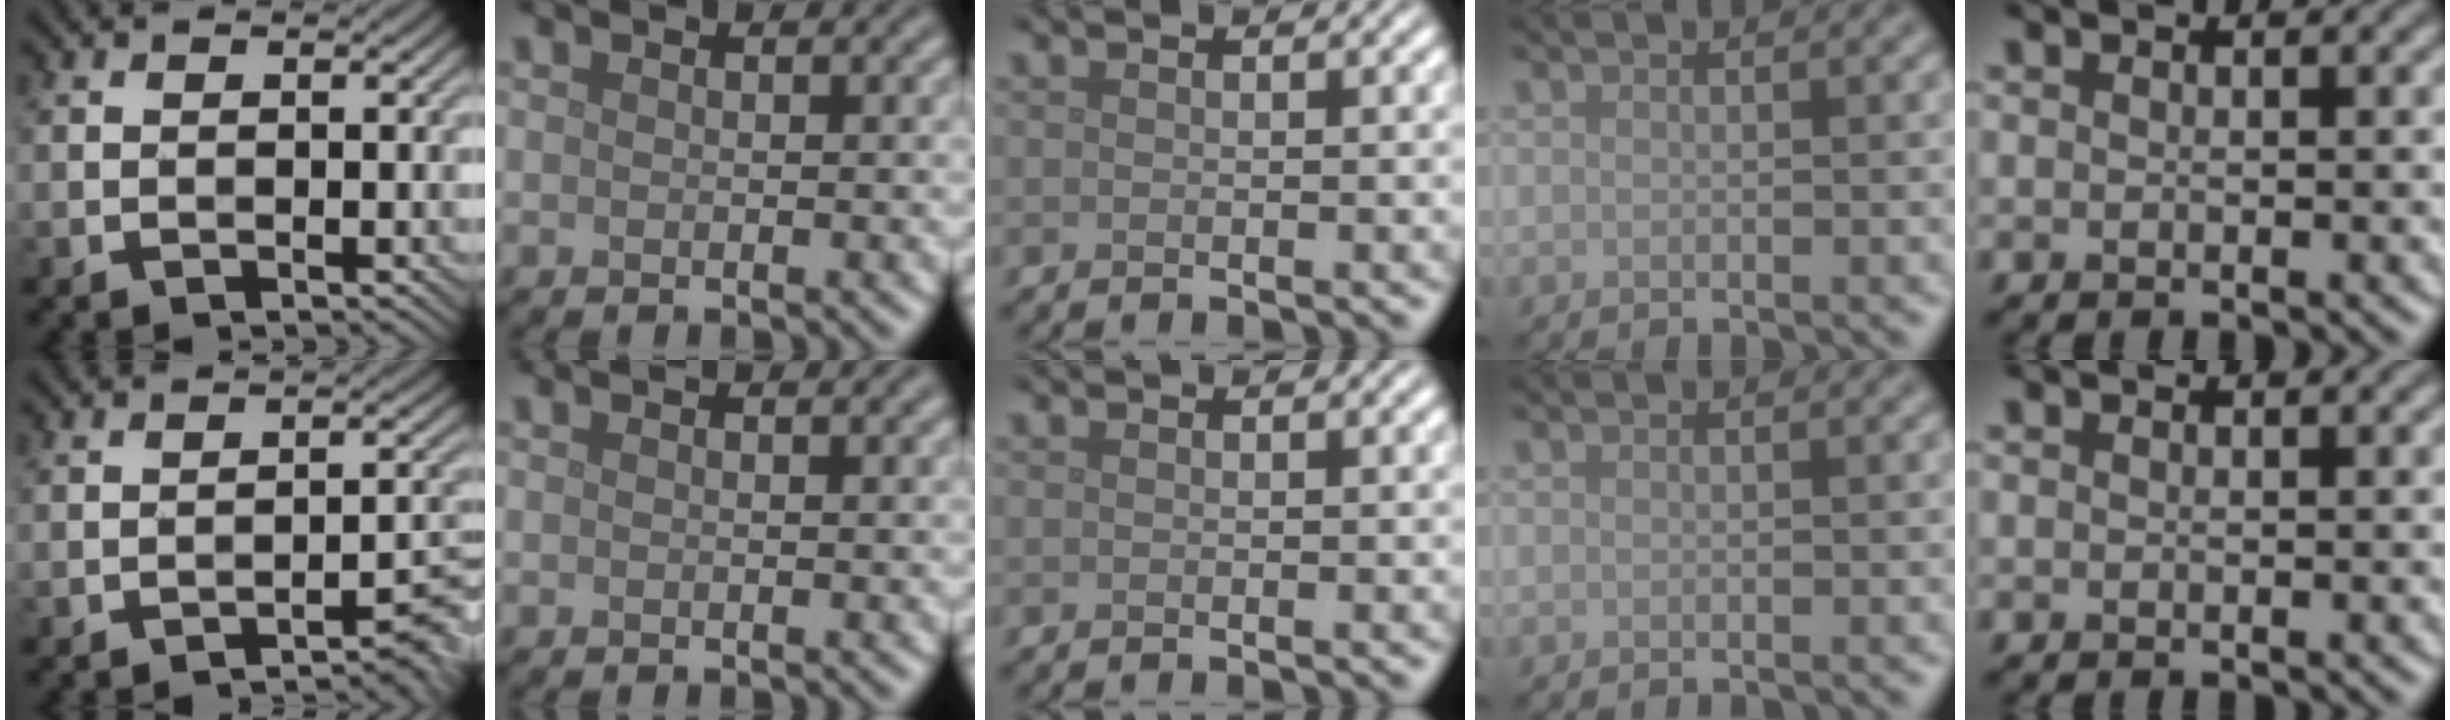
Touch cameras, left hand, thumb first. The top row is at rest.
{"thumb": {"total": 2.6, "force": [-2.3, 0.1, 1.3], "torque": [-0.016, 0.015, -0.034]}, "index": {"total": 0.9, "force": [0.5, 0.2, 0.6], "torque": [-0.005, 0.005, 0.007]}}